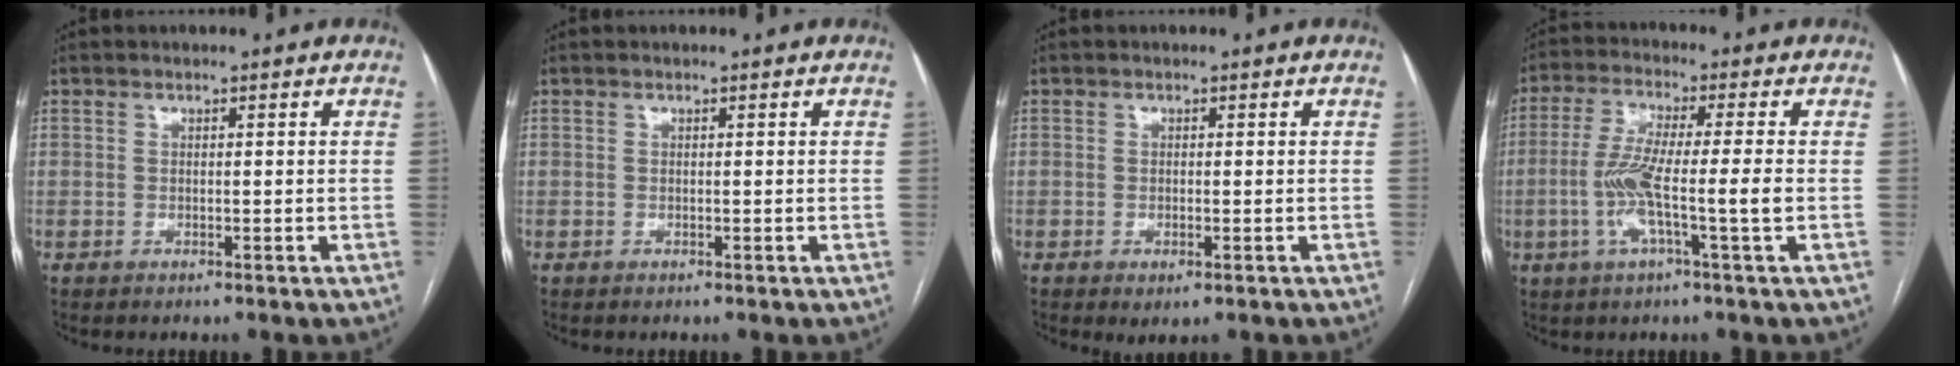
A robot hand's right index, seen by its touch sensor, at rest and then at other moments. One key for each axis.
{"total": 0.0}
{"total": 1.8, "fx": -0.7, "fy": 0.7, "fz": 1.5, "tx": -0.023, "ty": -0.003, "tz": -0.005}
{"total": 8.8, "fx": -1.8, "fy": -0.2, "fz": 8.6, "tx": -0.172, "ty": 0.000, "tz": -0.039}